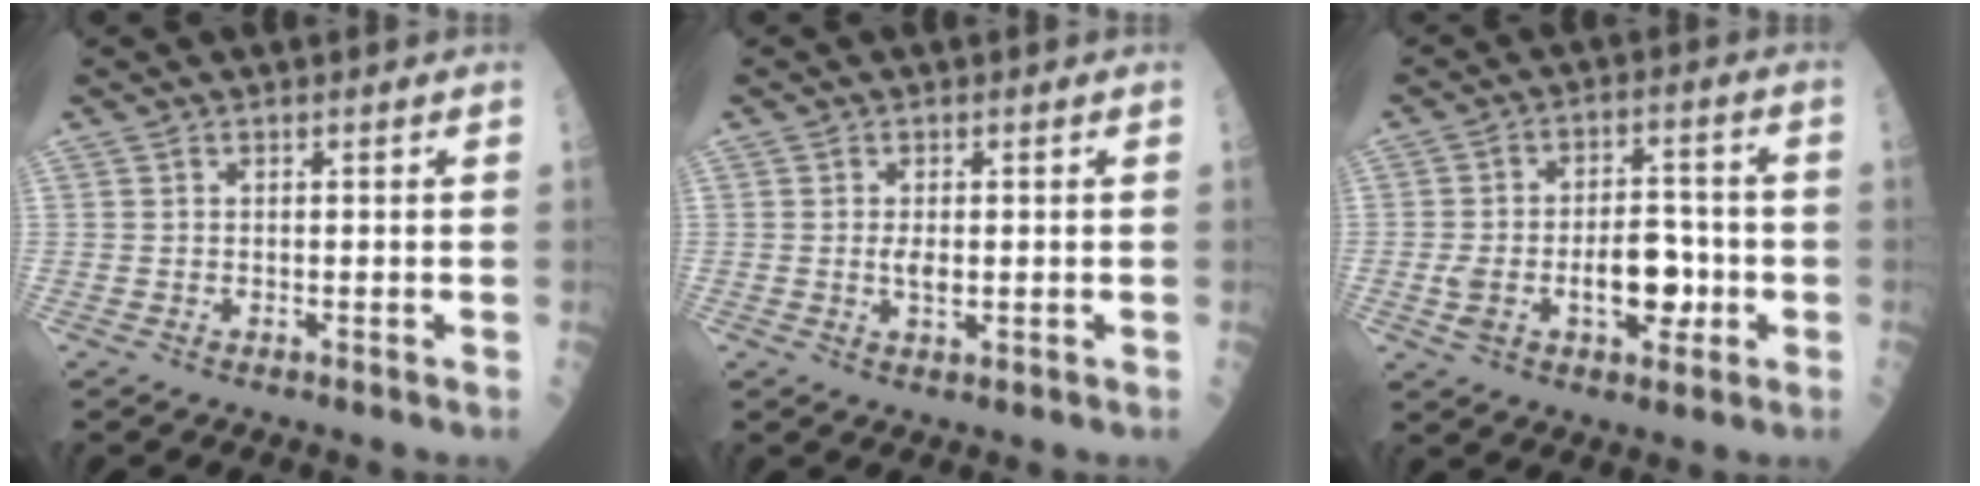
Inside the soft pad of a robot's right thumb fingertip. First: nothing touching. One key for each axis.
{"total": 2.6, "fx": 0.0, "fy": 1.1, "fz": 2.3, "tx": -0.040, "ty": -0.003, "tz": 0.000}
{"total": 12.1, "fx": -2.3, "fy": 6.7, "fz": 9.9, "tx": -0.140, "ty": 0.030, "tz": -0.031}